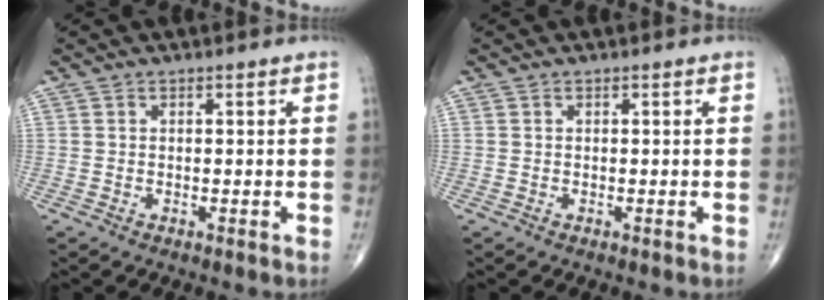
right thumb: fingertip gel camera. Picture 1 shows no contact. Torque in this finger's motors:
{"motor_torque": [0.00, 0.00, -0.02, 0.02, 0.00]}